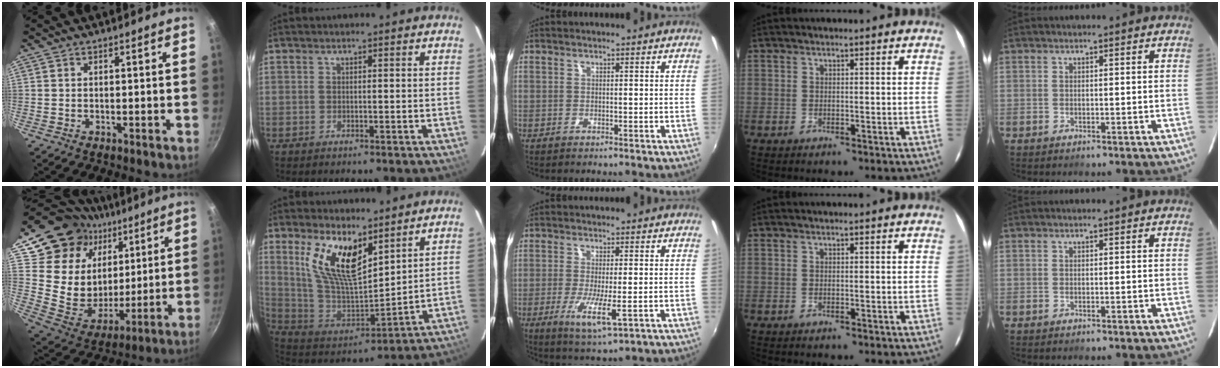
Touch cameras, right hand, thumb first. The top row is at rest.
{"thumb": {"total": 22.6, "force": [10.7, 16.7, 10.8], "torque": [-0.176, -0.041, 0.197]}, "index": {"total": 15.7, "force": [9.0, 6.4, 11.2], "torque": [-0.223, -0.002, 0.187]}, "middle": {"total": 7.4, "force": [-2.4, 1.3, 6.9], "torque": [-0.142, -0.021, -0.042]}}